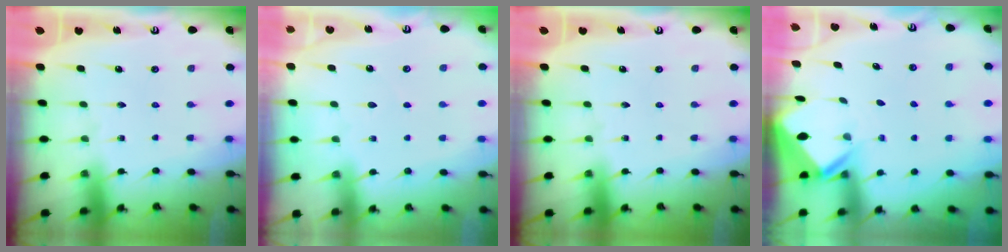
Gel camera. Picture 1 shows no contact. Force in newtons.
{"total": 2.7, "press": 2.6, "slide": 0.3}
{"total": 0.0}
{"total": 2.4, "press": 2.4, "slide": 0.1}